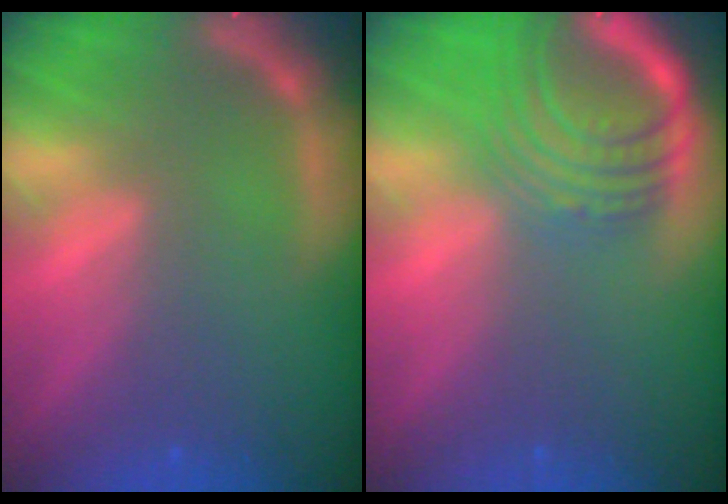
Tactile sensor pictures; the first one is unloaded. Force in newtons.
{"total": 8.5}